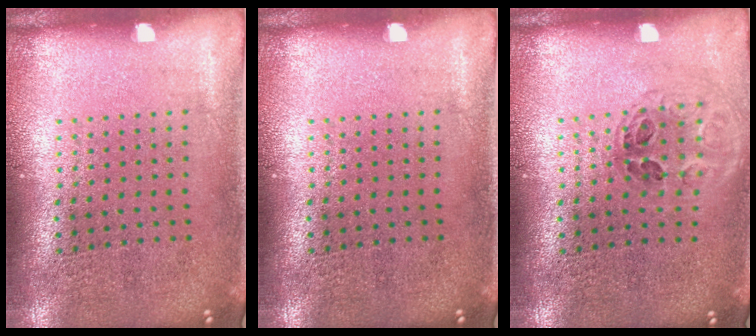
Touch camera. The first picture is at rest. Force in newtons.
{"total": 0.0}
{"total": 1.0, "press": 1.0, "slide": 0.3}